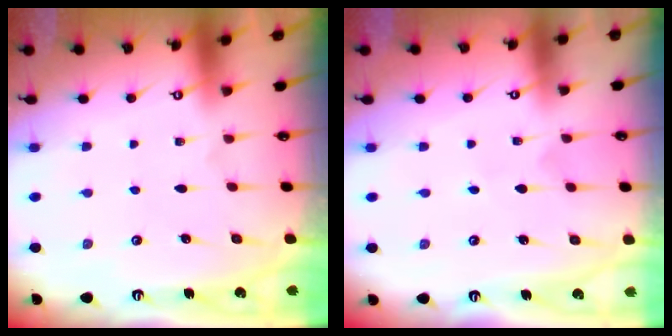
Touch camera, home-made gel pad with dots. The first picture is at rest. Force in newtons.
{"total": 2.7, "press": 2.7, "slide": 0.2}